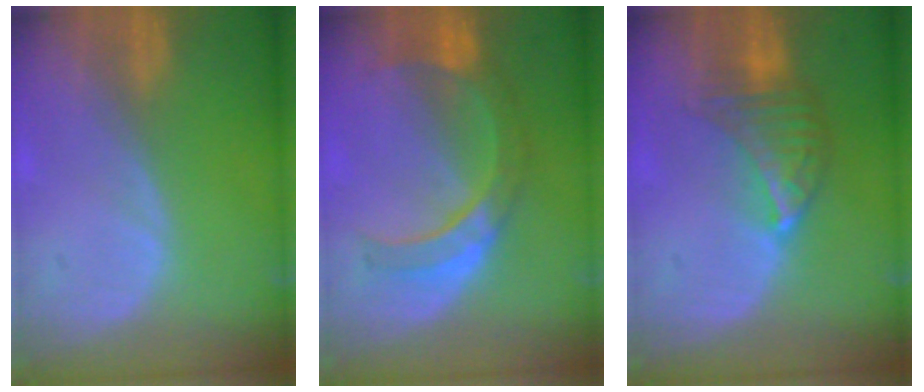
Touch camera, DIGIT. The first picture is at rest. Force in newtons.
{"total": 7.1, "press": 7.0, "slide": 0.8}
{"total": 6.8, "press": 6.2, "slide": 2.8}